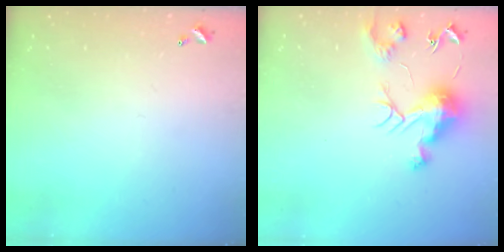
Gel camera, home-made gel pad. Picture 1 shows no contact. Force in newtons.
{"total": 10.0, "press": 10.0, "slide": 0.6}